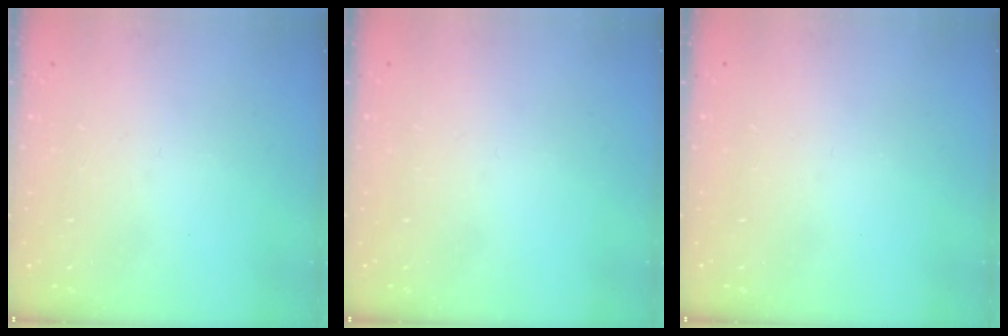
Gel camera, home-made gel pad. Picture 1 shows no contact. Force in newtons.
{"total": 0.0}
{"total": 0.0}